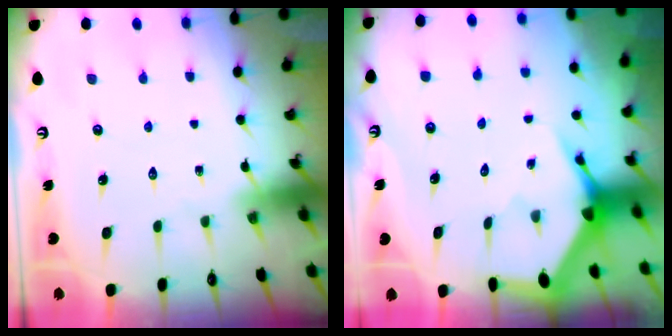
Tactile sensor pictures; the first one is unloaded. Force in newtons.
{"total": 3.7, "press": 3.7, "slide": 0.5}